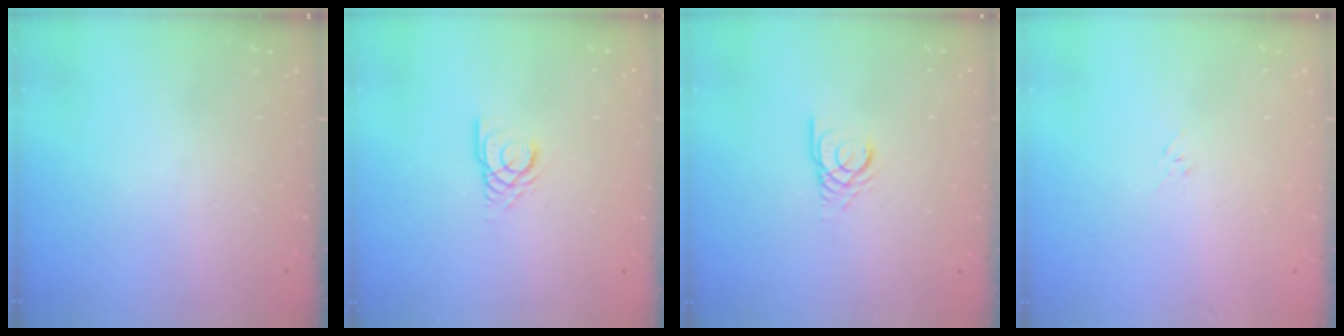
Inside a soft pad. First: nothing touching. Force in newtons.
{"total": 3.6, "press": 3.6, "slide": 0.2}
{"total": 3.0, "press": 2.9, "slide": 0.3}
{"total": 2.9, "press": 2.9, "slide": 0.6}